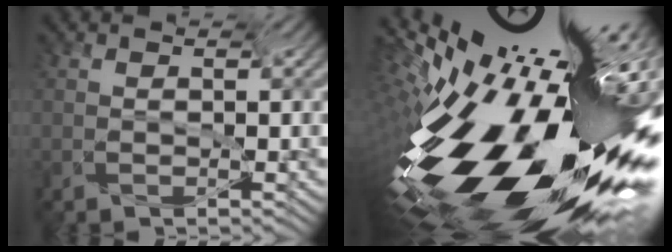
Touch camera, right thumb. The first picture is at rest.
{"total": 19.1, "force": [-9.3, 6.0, 15.5], "torque": [-0.255, -0.031, -0.167]}